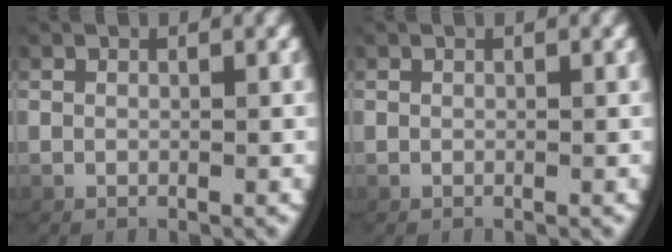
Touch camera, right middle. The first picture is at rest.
{"total": 0.0}